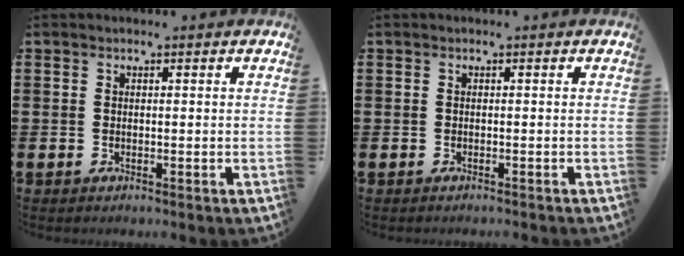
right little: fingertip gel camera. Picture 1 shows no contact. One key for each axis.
{"total": 0.0}